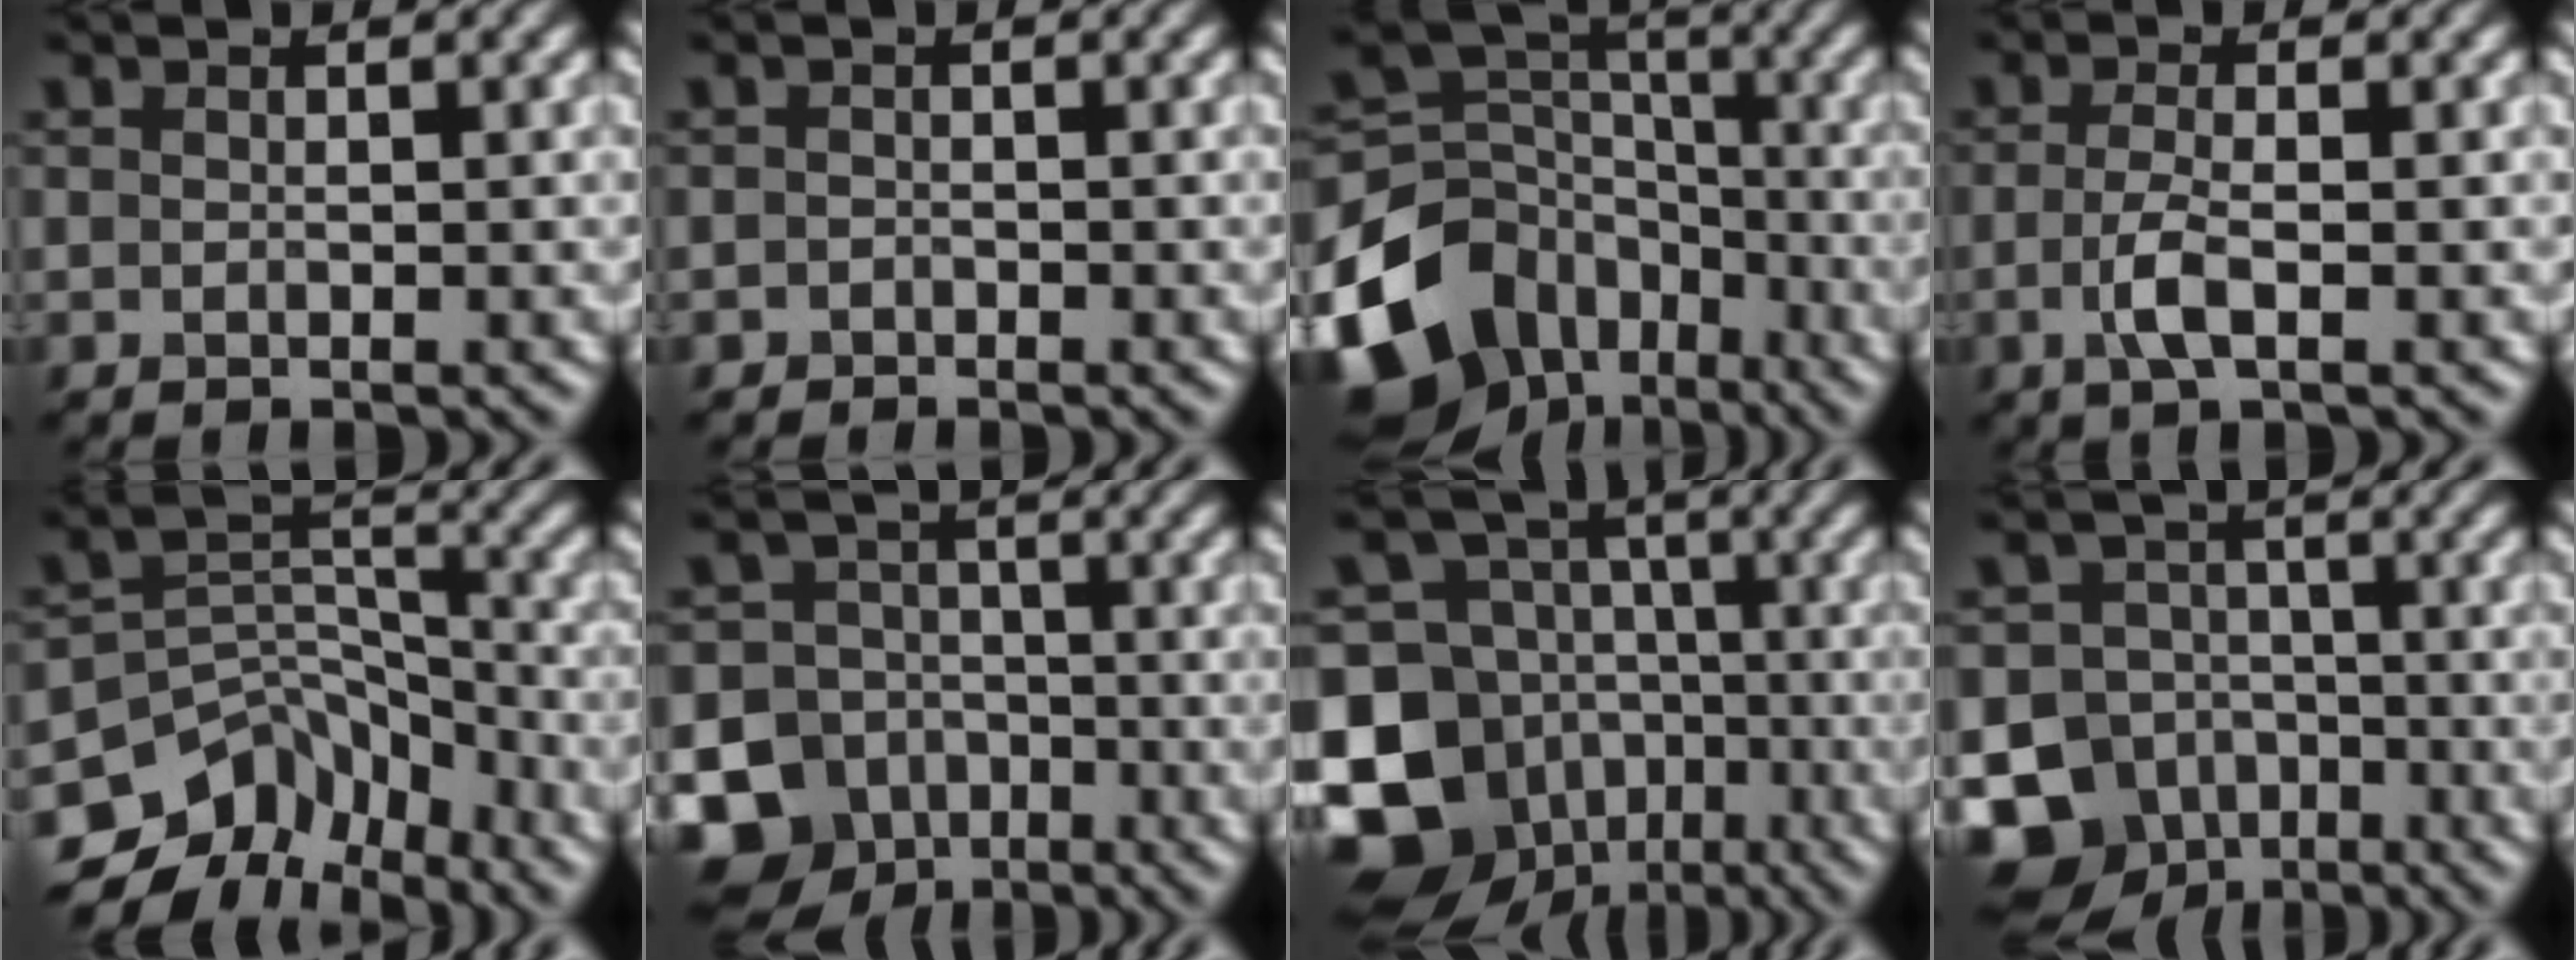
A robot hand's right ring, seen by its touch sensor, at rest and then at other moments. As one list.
[{"total": 0.7, "force": [-0.5, 0.5, -0.1], "torque": [0.007, -0.002, -0.009]}, {"total": 15.4, "force": [-8.4, 11.1, 6.4], "torque": [-0.166, -0.016, -0.144]}, {"total": 2.6, "force": [-0.6, 0.8, 2.4], "torque": [-0.054, -0.004, -0.014]}, {"total": 10.9, "force": [-7.9, 6.9, 3.1], "torque": [-0.044, 0.020, -0.118]}, {"total": 14.3, "force": [-7.4, 11.9, 3.0], "torque": [-0.070, -0.043, -0.141]}, {"total": 14.4, "force": [-5.8, 12.0, 5.5], "torque": [-0.127, -0.022, -0.106]}, {"total": 13.2, "force": [-7.4, 10.5, 3.0], "torque": [-0.048, -0.040, -0.145]}]